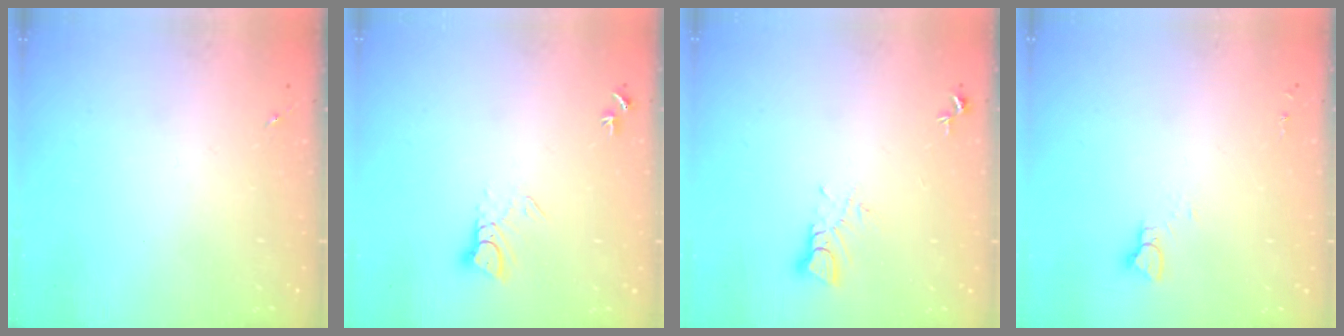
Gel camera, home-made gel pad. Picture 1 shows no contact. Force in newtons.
{"total": 5.1, "press": 5.1, "slide": 0.3}
{"total": 3.6, "press": 3.6, "slide": 0.2}
{"total": 3.6, "press": 3.6, "slide": 0.3}